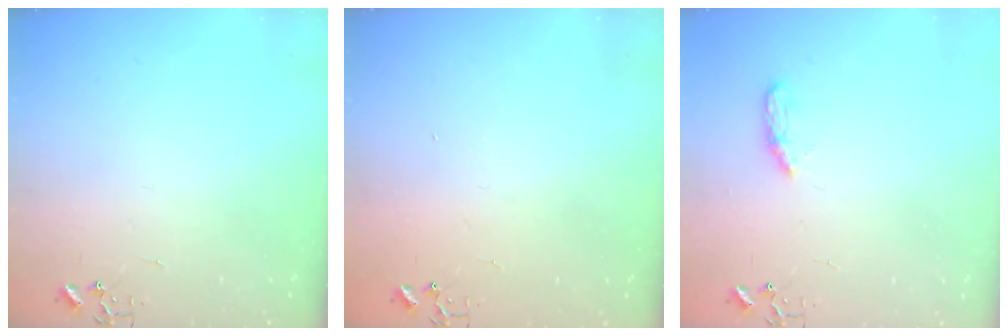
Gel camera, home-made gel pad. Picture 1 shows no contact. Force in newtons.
{"total": 1.1, "press": 1.1, "slide": 0.1}
{"total": 4.9, "press": 4.8, "slide": 0.6}